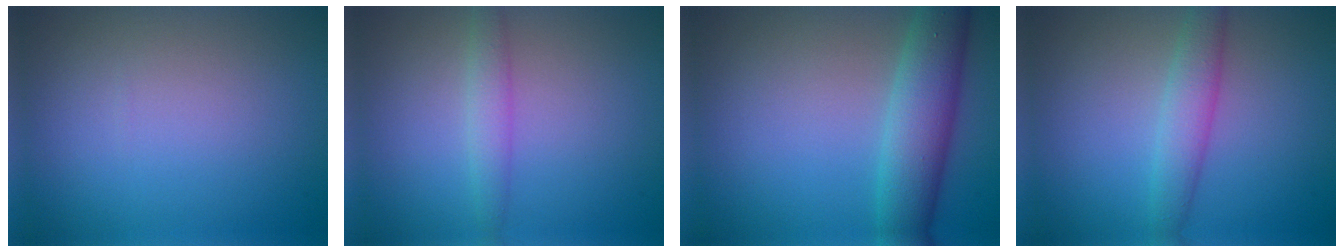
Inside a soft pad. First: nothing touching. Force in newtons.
{"total": 1.8, "press": 1.8, "slide": 0.1}
{"total": 5.8, "press": 5.8, "slide": 0.1}
{"total": 2.9, "press": 2.9, "slide": 0.2}